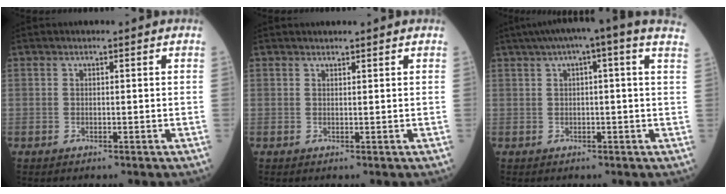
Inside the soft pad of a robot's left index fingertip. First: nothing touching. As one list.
[{"total": 1.6, "force": [1.5, 0.0, 0.5], "torque": [-0.008, 0.014, 0.024]}, {"total": 10.3, "force": [6.8, 0.2, 7.8], "torque": [-0.121, 0.046, 0.075]}]